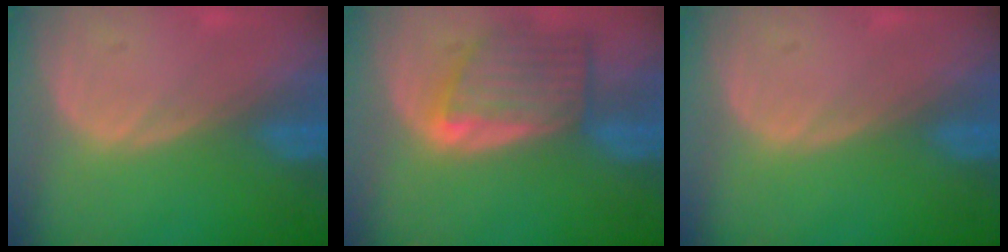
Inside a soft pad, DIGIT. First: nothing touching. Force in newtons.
{"total": 7.7, "press": 7.0, "slide": 3.2}
{"total": 0.0}